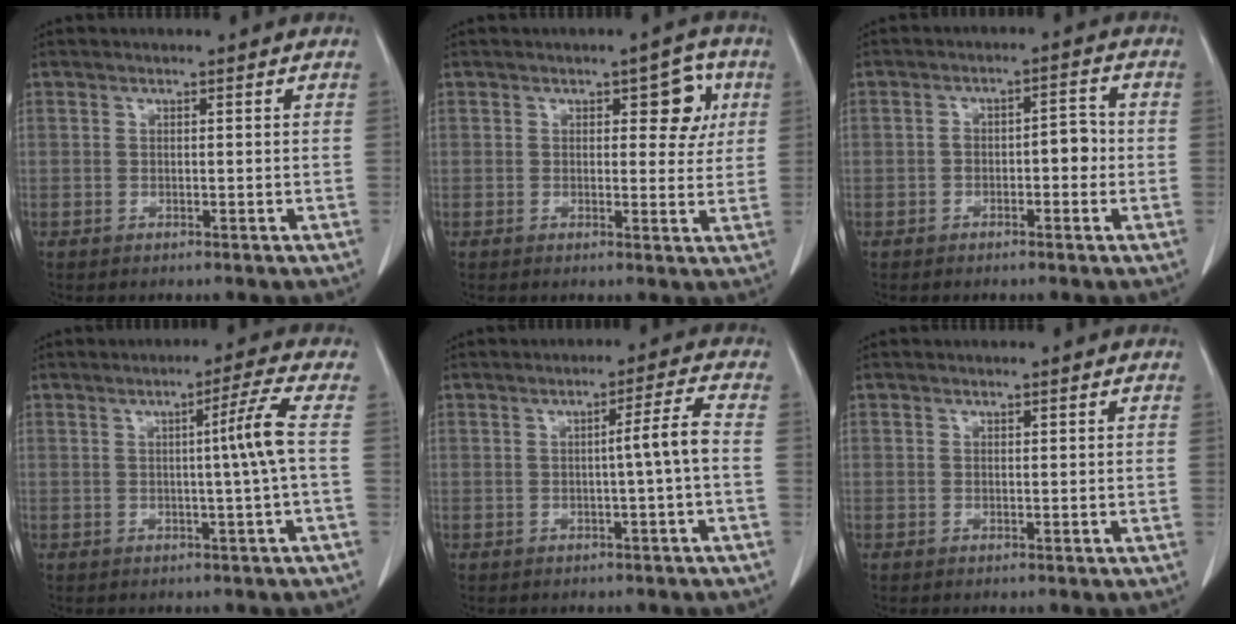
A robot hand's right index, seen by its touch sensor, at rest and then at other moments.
{"total": 5.2, "force": [1.8, 2.6, 4.2], "torque": [-0.041, 0.010, 0.021]}
{"total": 4.0, "force": [-0.8, 1.8, 3.5], "torque": [-0.050, 0.021, -0.013]}
{"total": 4.7, "force": [0.0, -1.8, 4.3], "torque": [-0.067, 0.000, 0.000]}
{"total": 3.9, "force": [-0.7, -0.9, 3.7], "torque": [-0.054, 0.005, -0.009]}
{"total": 0.0}